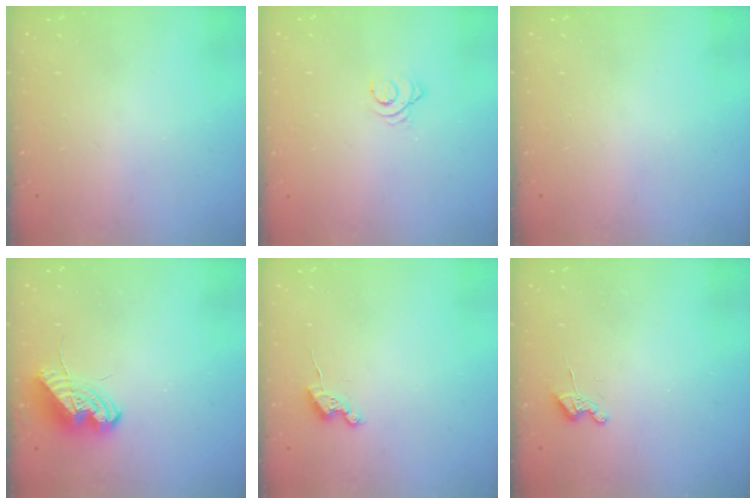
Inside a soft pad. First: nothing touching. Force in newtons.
{"total": 2.9, "press": 2.9, "slide": 0.4}
{"total": 0.0}
{"total": 10.7, "press": 10.6, "slide": 1.6}
{"total": 5.1, "press": 5.1, "slide": 0.6}
{"total": 3.7, "press": 3.6, "slide": 0.5}